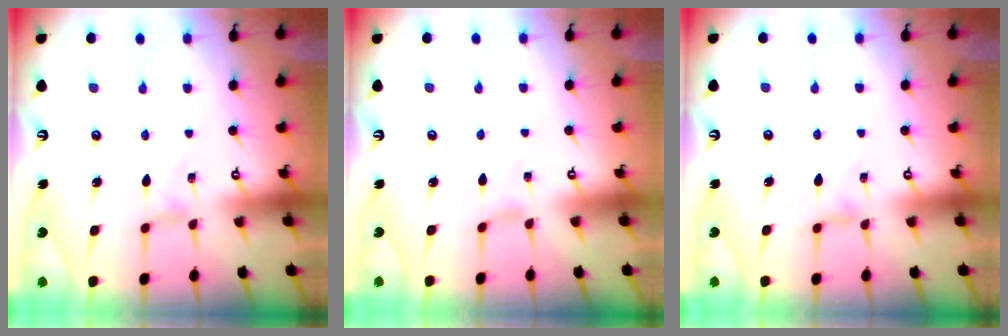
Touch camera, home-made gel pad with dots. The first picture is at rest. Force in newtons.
{"total": 0.7, "press": 0.6, "slide": 0.2}
{"total": 2.5, "press": 2.4, "slide": 0.4}